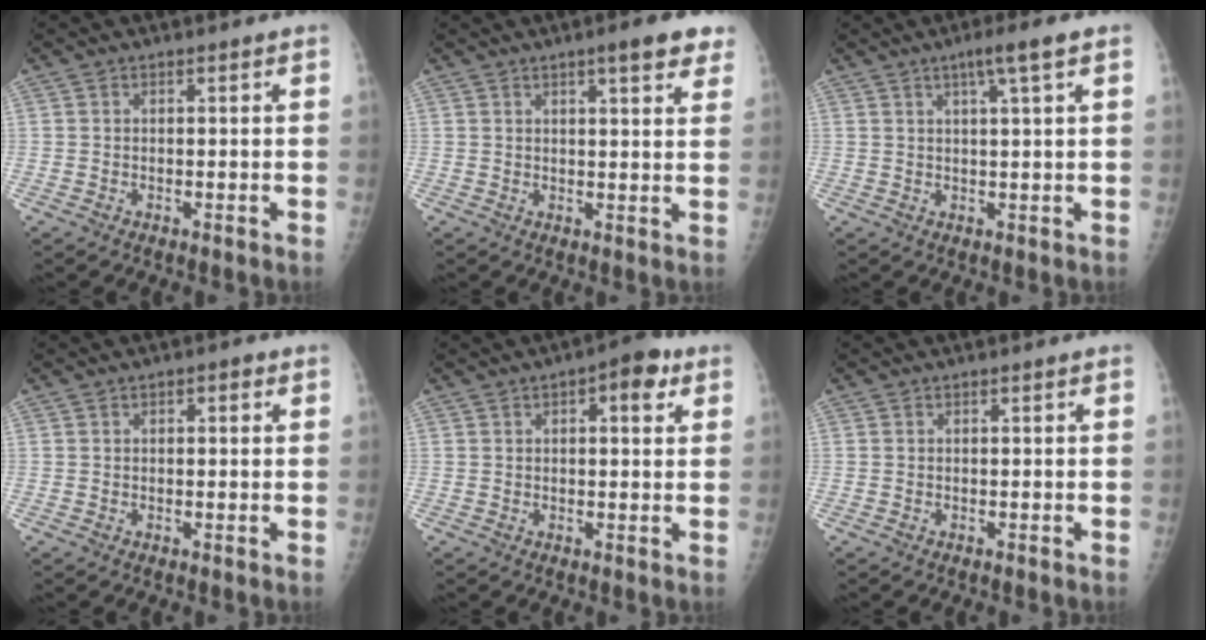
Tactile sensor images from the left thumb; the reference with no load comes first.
{"total": 7.3, "force": [4.6, 1.6, 5.4], "torque": [-0.051, -0.015, 0.055]}
{"total": 4.6, "force": [2.4, -0.2, 3.9], "torque": [-0.069, -0.003, 0.041]}
{"total": 1.9, "force": [0.8, 1.1, 1.4], "torque": [-0.011, 0.002, 0.008]}
{"total": 6.5, "force": [2.8, 2.8, 5.1], "torque": [-0.046, 0.000, 0.029]}
{"total": 0.0}